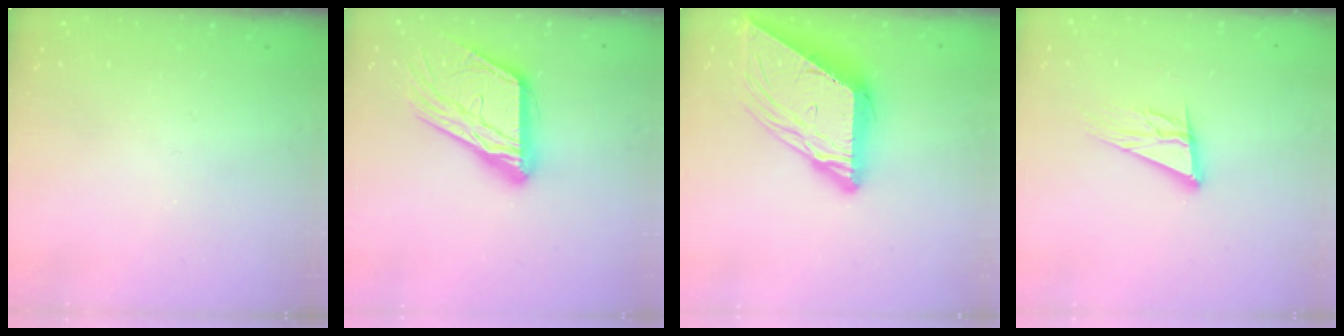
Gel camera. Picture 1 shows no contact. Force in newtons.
{"total": 17.4, "press": 17.3, "slide": 1.9}
{"total": 14.2, "press": 14.1, "slide": 1.5}
{"total": 13.6, "press": 13.1, "slide": 3.6}